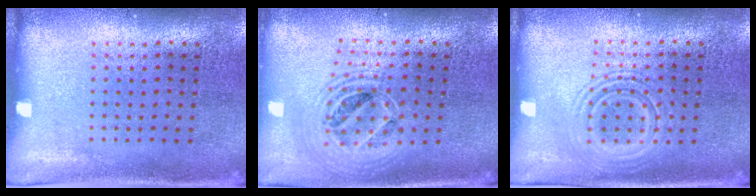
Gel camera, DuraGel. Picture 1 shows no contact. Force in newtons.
{"total": 2.1, "press": 1.7, "slide": 1.2}
{"total": 2.8, "press": 2.7, "slide": 0.4}